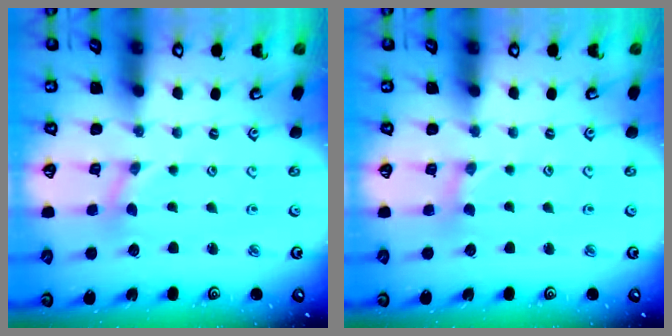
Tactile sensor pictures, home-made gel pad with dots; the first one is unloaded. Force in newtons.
{"total": 1.4, "press": 1.4, "slide": 0.2}